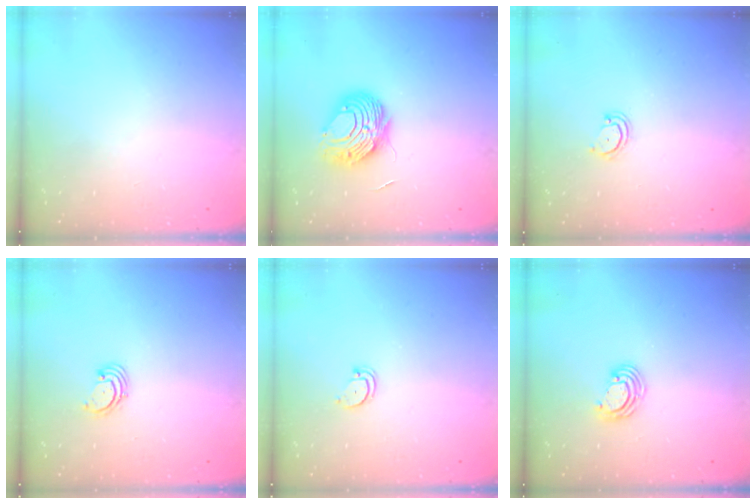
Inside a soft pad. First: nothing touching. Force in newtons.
{"total": 8.7, "press": 8.7, "slide": 0.8}
{"total": 3.3, "press": 3.3, "slide": 0.2}
{"total": 1.7, "press": 1.7, "slide": 0.2}
{"total": 2.4, "press": 2.4, "slide": 0.2}
{"total": 5.5, "press": 5.5, "slide": 0.2}